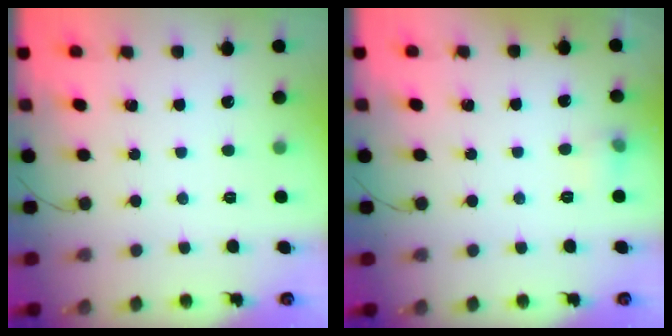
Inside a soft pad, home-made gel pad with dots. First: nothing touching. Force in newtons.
{"total": 5.6, "press": 5.3, "slide": 1.8}